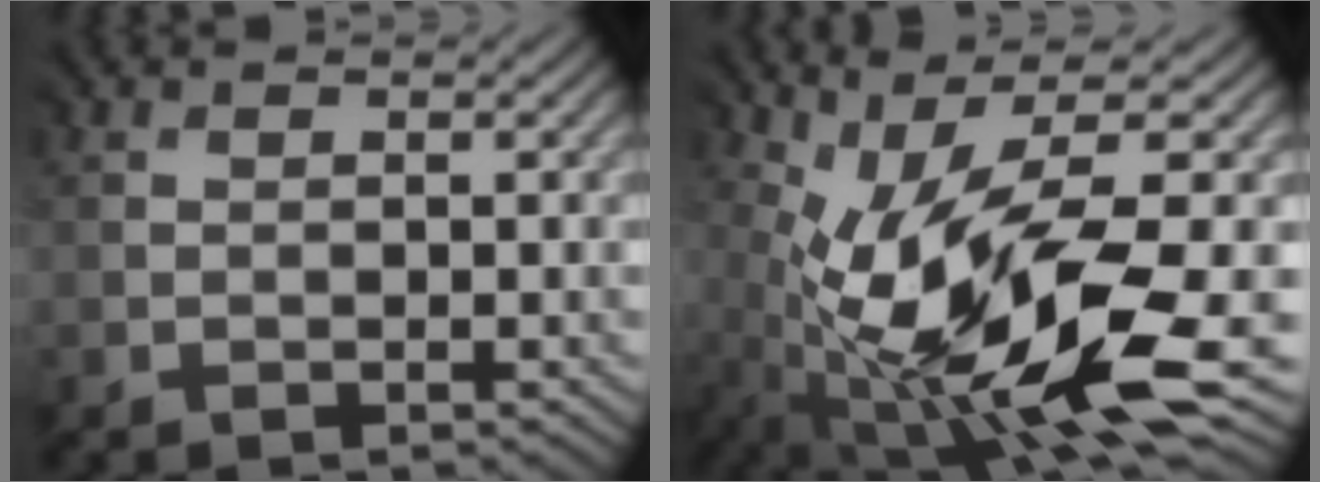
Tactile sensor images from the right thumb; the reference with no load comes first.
{"total": 13.0, "force": [-3.7, 4.0, 11.9], "torque": [-0.230, -0.005, -0.053]}